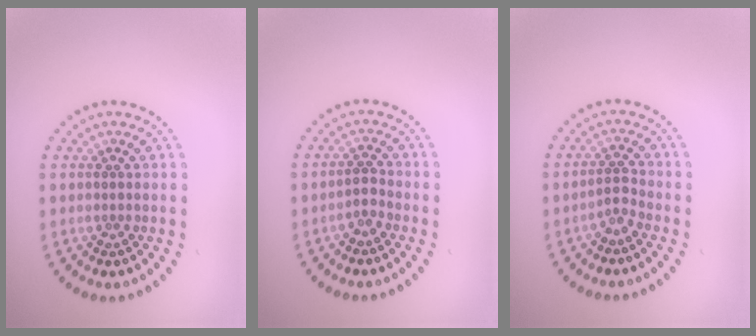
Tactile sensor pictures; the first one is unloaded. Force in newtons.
{"total": 1.4, "press": 1.1, "slide": 0.9}
{"total": 1.6, "press": 1.0, "slide": 1.2}